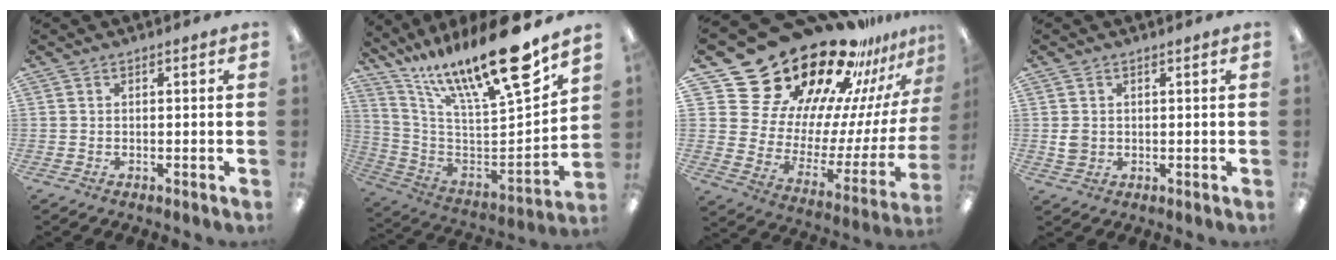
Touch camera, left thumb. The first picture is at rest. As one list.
[{"total": 22.0, "force": [16.9, 3.7, 13.6], "torque": [-0.220, -0.128, 0.275]}, {"total": 32.1, "force": [24.6, 16.0, 13.1], "torque": [-0.180, -0.217, 0.472]}, {"total": 2.4, "force": [0.5, 2.1, 1.1], "torque": [-0.014, 0.000, 0.009]}]